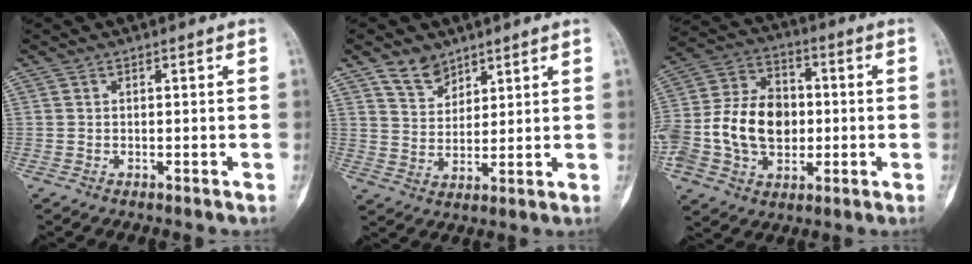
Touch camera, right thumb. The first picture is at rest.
{"total": 6.3, "force": [4.5, 3.9, 2.0], "torque": [-0.009, -0.033, 0.090]}
{"total": 19.2, "force": [-2.1, 14.2, 12.7], "torque": [-0.233, 0.030, -0.030]}